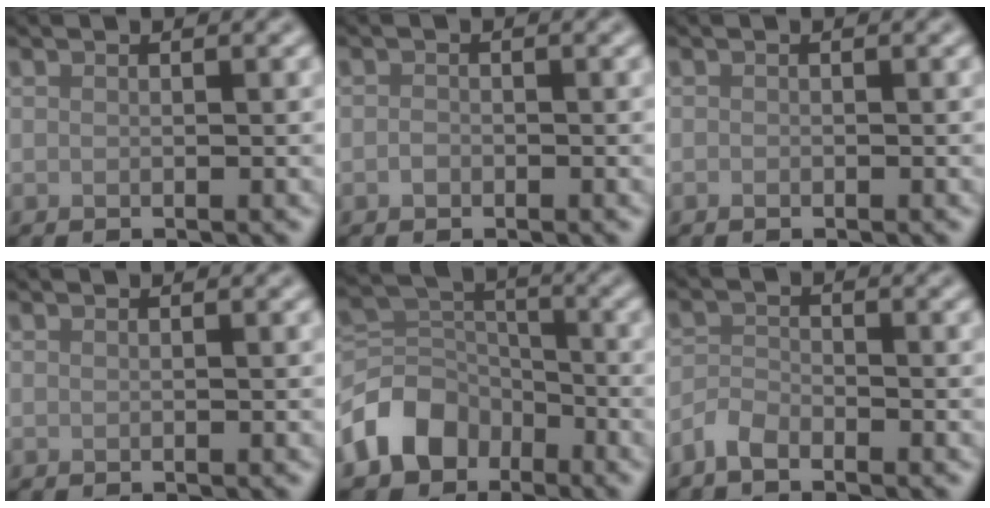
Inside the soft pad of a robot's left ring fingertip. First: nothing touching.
{"total": 0.7, "force": [-0.3, 0.6, 0.3], "torque": [-0.006, 0.001, -0.009]}
{"total": 0.0}
{"total": 0.0}
{"total": 6.4, "force": [-3.8, 4.6, 2.3], "torque": [-0.035, 0.002, -0.083]}
{"total": 1.9, "force": [-1.6, 0.6, 0.7], "torque": [-0.014, 0.005, -0.041]}